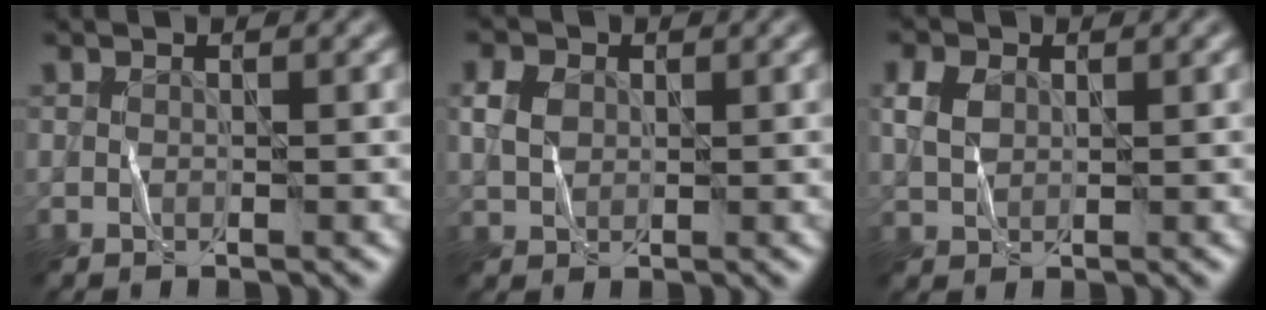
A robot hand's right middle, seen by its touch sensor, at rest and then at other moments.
{"total": 2.1, "force": [0.9, 1.7, 0.9], "torque": [-0.034, 0.009, 0.016]}
{"total": 2.1, "force": [1.0, 1.6, 1.0], "torque": [-0.037, 0.005, 0.022]}